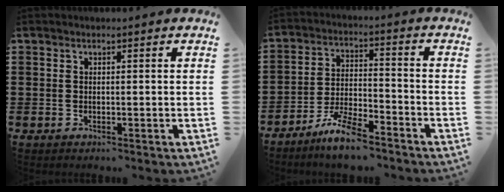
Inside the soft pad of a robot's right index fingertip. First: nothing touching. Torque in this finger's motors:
{"motor_torque": [-0.01, 0.14, 0.17, 0.10]}